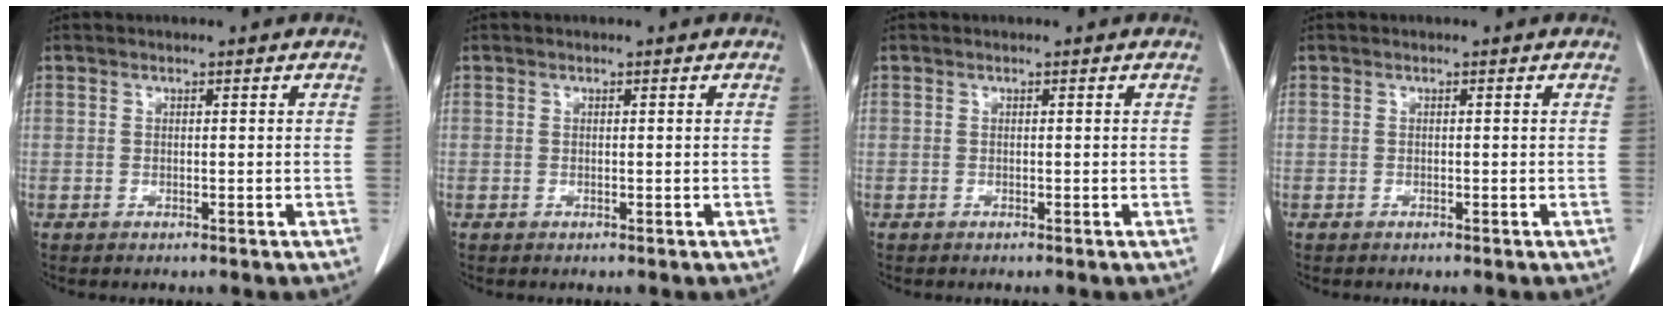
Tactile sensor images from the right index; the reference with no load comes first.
{"total": 0.0}
{"total": 0.0}
{"total": 0.0}